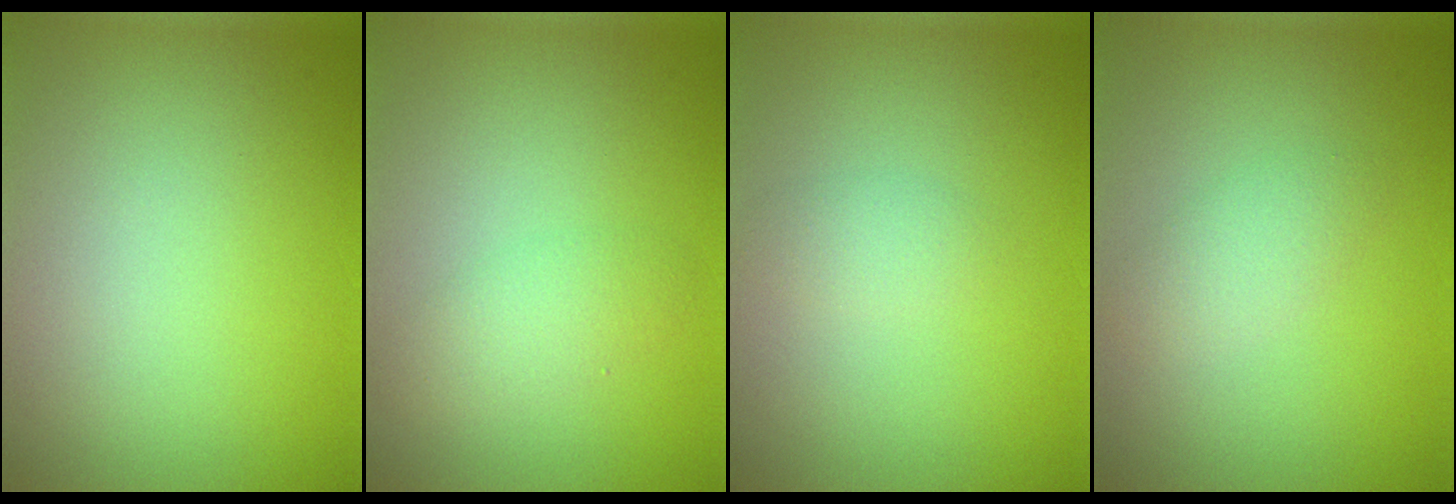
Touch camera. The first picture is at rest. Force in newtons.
{"total": 1.9, "press": 1.9, "slide": 0.1}
{"total": 1.2, "press": 1.2, "slide": 0.0}
{"total": 1.8, "press": 1.8, "slide": 0.1}